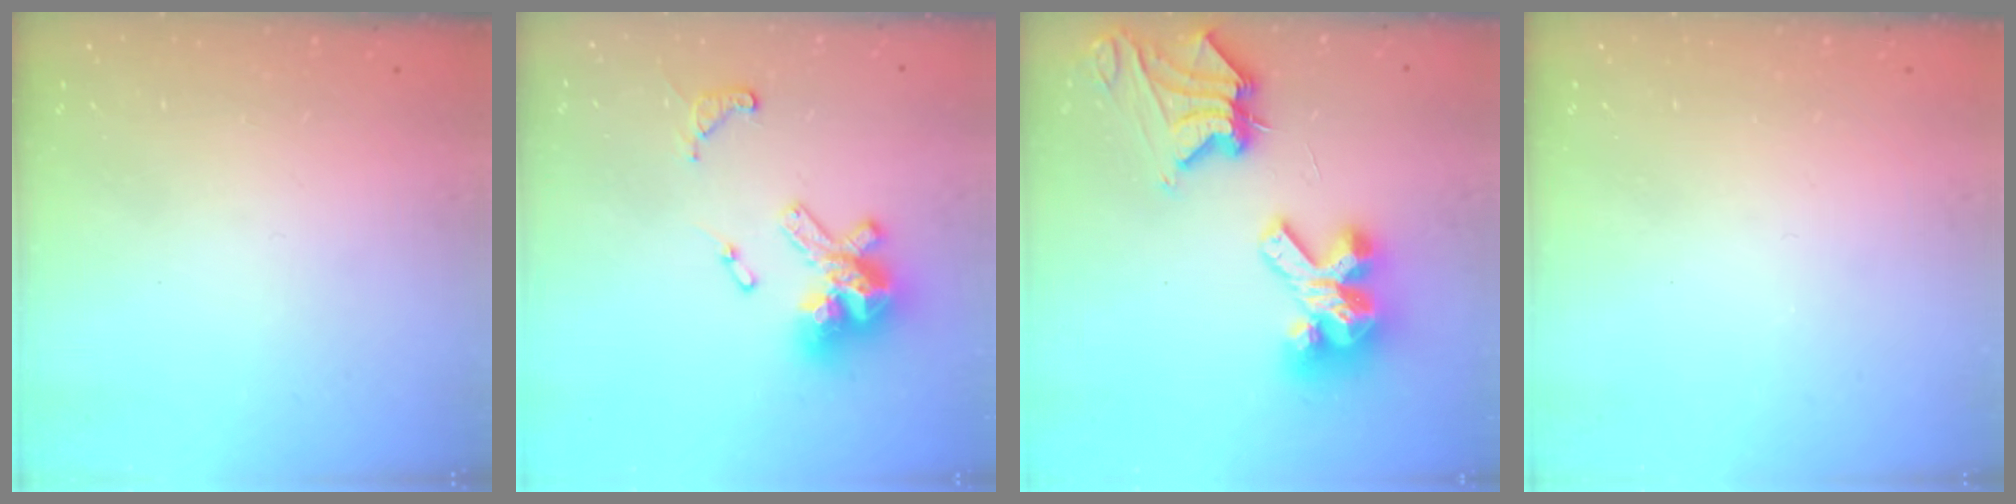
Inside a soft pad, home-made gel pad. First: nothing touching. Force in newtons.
{"total": 15.0, "press": 14.9, "slide": 1.9}
{"total": 14.5, "press": 14.3, "slide": 1.8}
{"total": 0.0}